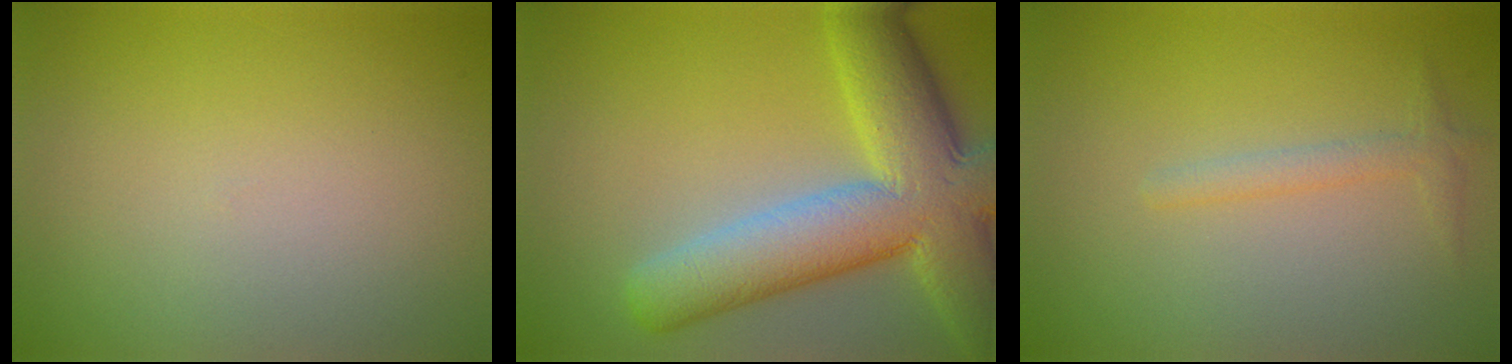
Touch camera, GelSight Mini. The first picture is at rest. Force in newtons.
{"total": 11.1, "press": 11.1, "slide": 0.5}
{"total": 1.4, "press": 1.4, "slide": 0.0}